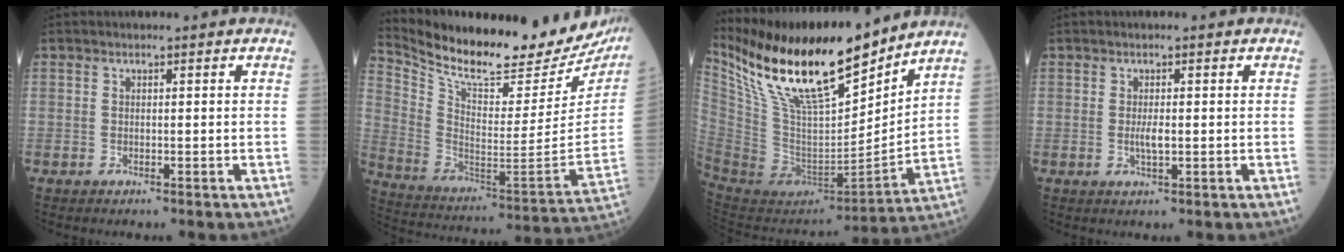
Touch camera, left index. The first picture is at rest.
{"total": 27.1, "force": [23.8, 5.6, 11.7], "torque": [-0.214, -0.070, 0.343]}
{"total": 23.5, "force": [17.5, 5.1, 14.8], "torque": [-0.278, 0.000, 0.324]}
{"total": 1.9, "force": [0.0, 0.3, 1.8], "torque": [-0.039, -0.002, 0.001]}